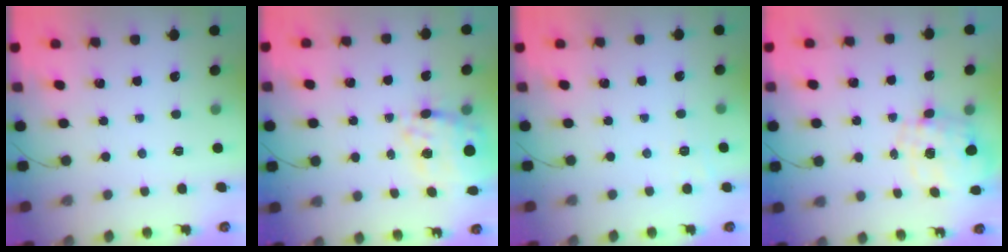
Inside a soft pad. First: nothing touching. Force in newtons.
{"total": 10.4, "press": 9.5, "slide": 4.2}
{"total": 2.0, "press": 1.3, "slide": 1.6}
{"total": 2.3, "press": 2.1, "slide": 1.1}